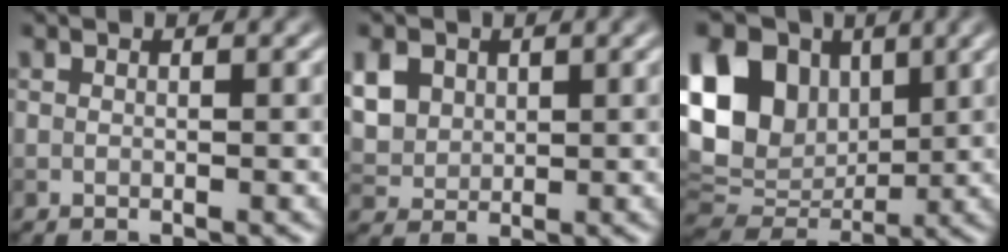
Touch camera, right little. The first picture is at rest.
{"total": 5.8, "force": [2.1, 4.5, 2.9], "torque": [-0.094, 0.019, 0.043]}
{"total": 13.8, "force": [3.6, 10.3, 8.5], "torque": [-0.185, 0.022, 0.068]}